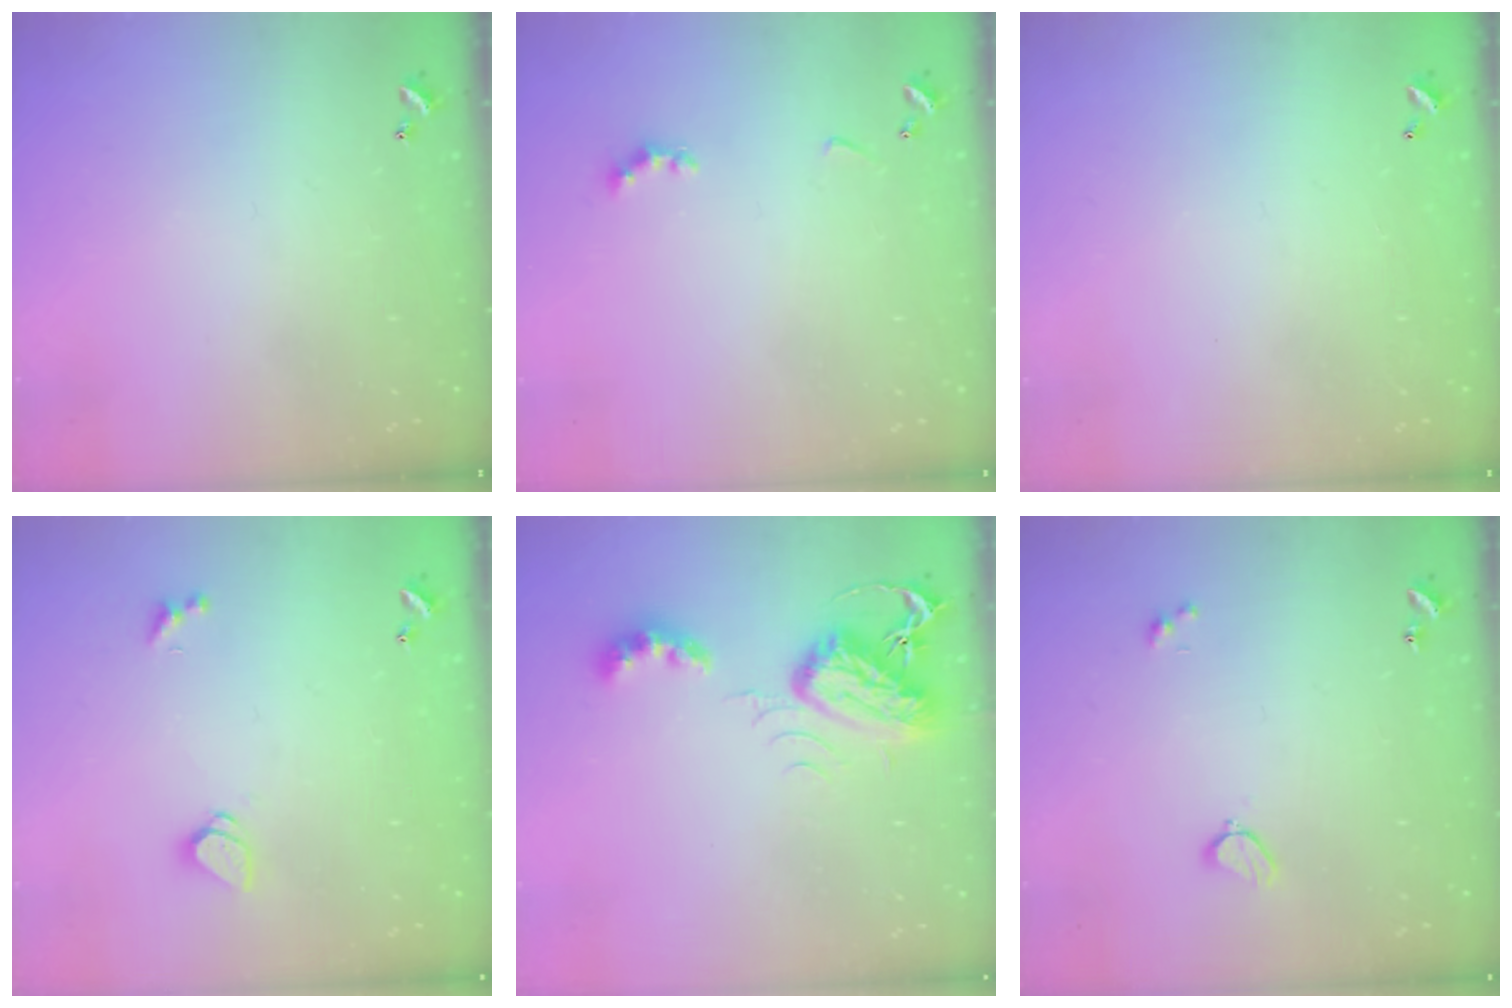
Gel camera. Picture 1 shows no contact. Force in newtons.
{"total": 2.9, "press": 2.8, "slide": 0.6}
{"total": 2.8, "press": 2.8, "slide": 0.1}
{"total": 1.3, "press": 1.2, "slide": 0.4}
{"total": 7.7, "press": 7.7, "slide": 0.2}
{"total": 2.0, "press": 1.9, "slide": 0.6}